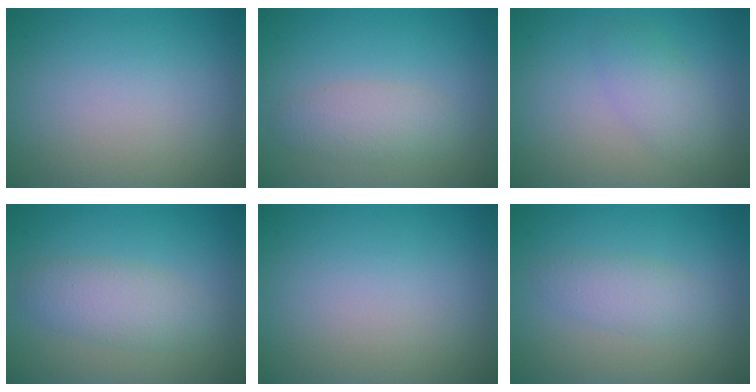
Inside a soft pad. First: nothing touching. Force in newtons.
{"total": 2.5, "press": 2.5, "slide": 0.2}
{"total": 2.4, "press": 2.4, "slide": 0.1}
{"total": 2.0, "press": 1.9, "slide": 0.2}
{"total": 0.0}
{"total": 2.1, "press": 2.1, "slide": 0.1}